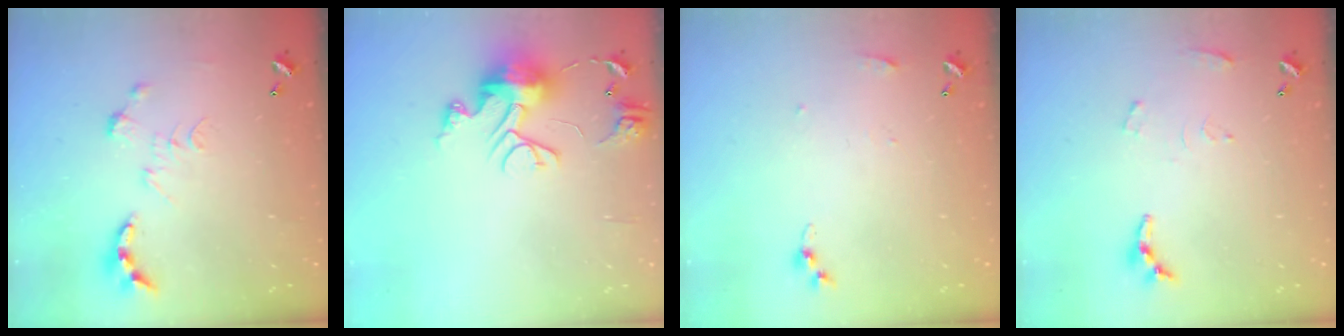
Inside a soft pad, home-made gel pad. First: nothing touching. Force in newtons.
{"total": 12.0, "press": 11.9, "slide": 1.2}
{"total": 3.8, "press": 3.8, "slide": 0.5}
{"total": 6.2, "press": 6.2, "slide": 0.5}